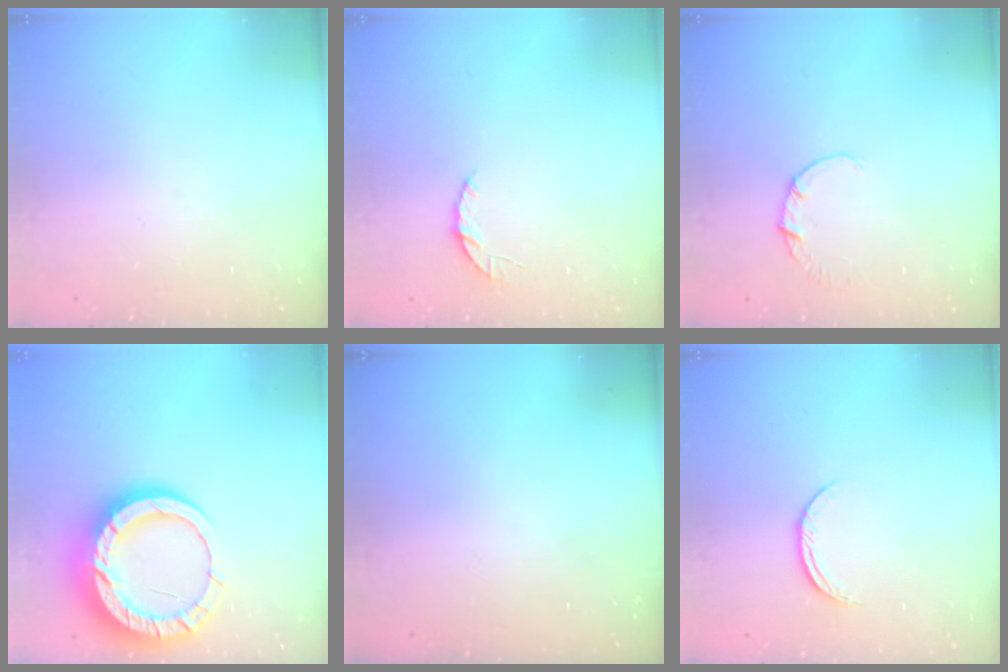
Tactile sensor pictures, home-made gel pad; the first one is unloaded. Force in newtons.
{"total": 3.1, "press": 3.1, "slide": 0.3}
{"total": 1.9, "press": 1.9, "slide": 0.3}
{"total": 18.7, "press": 18.6, "slide": 1.5}
{"total": 0.0}
{"total": 6.5, "press": 6.5, "slide": 0.7}